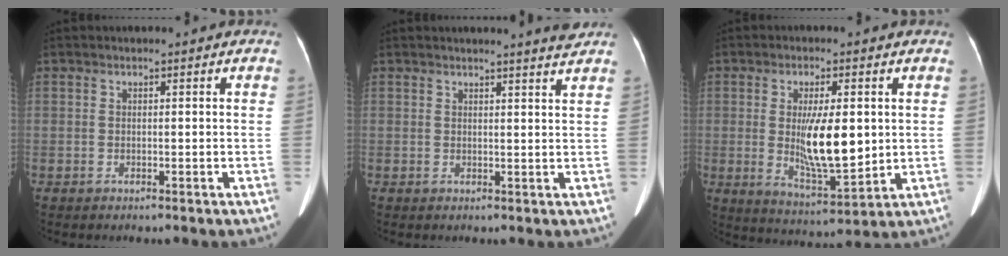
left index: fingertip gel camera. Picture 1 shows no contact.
{"total": 2.9, "force": [2.7, -0.8, 0.8], "torque": [-0.015, -0.015, 0.026]}
{"total": 10.2, "force": [0.6, 2.6, 9.8], "torque": [-0.174, -0.021, 0.017]}